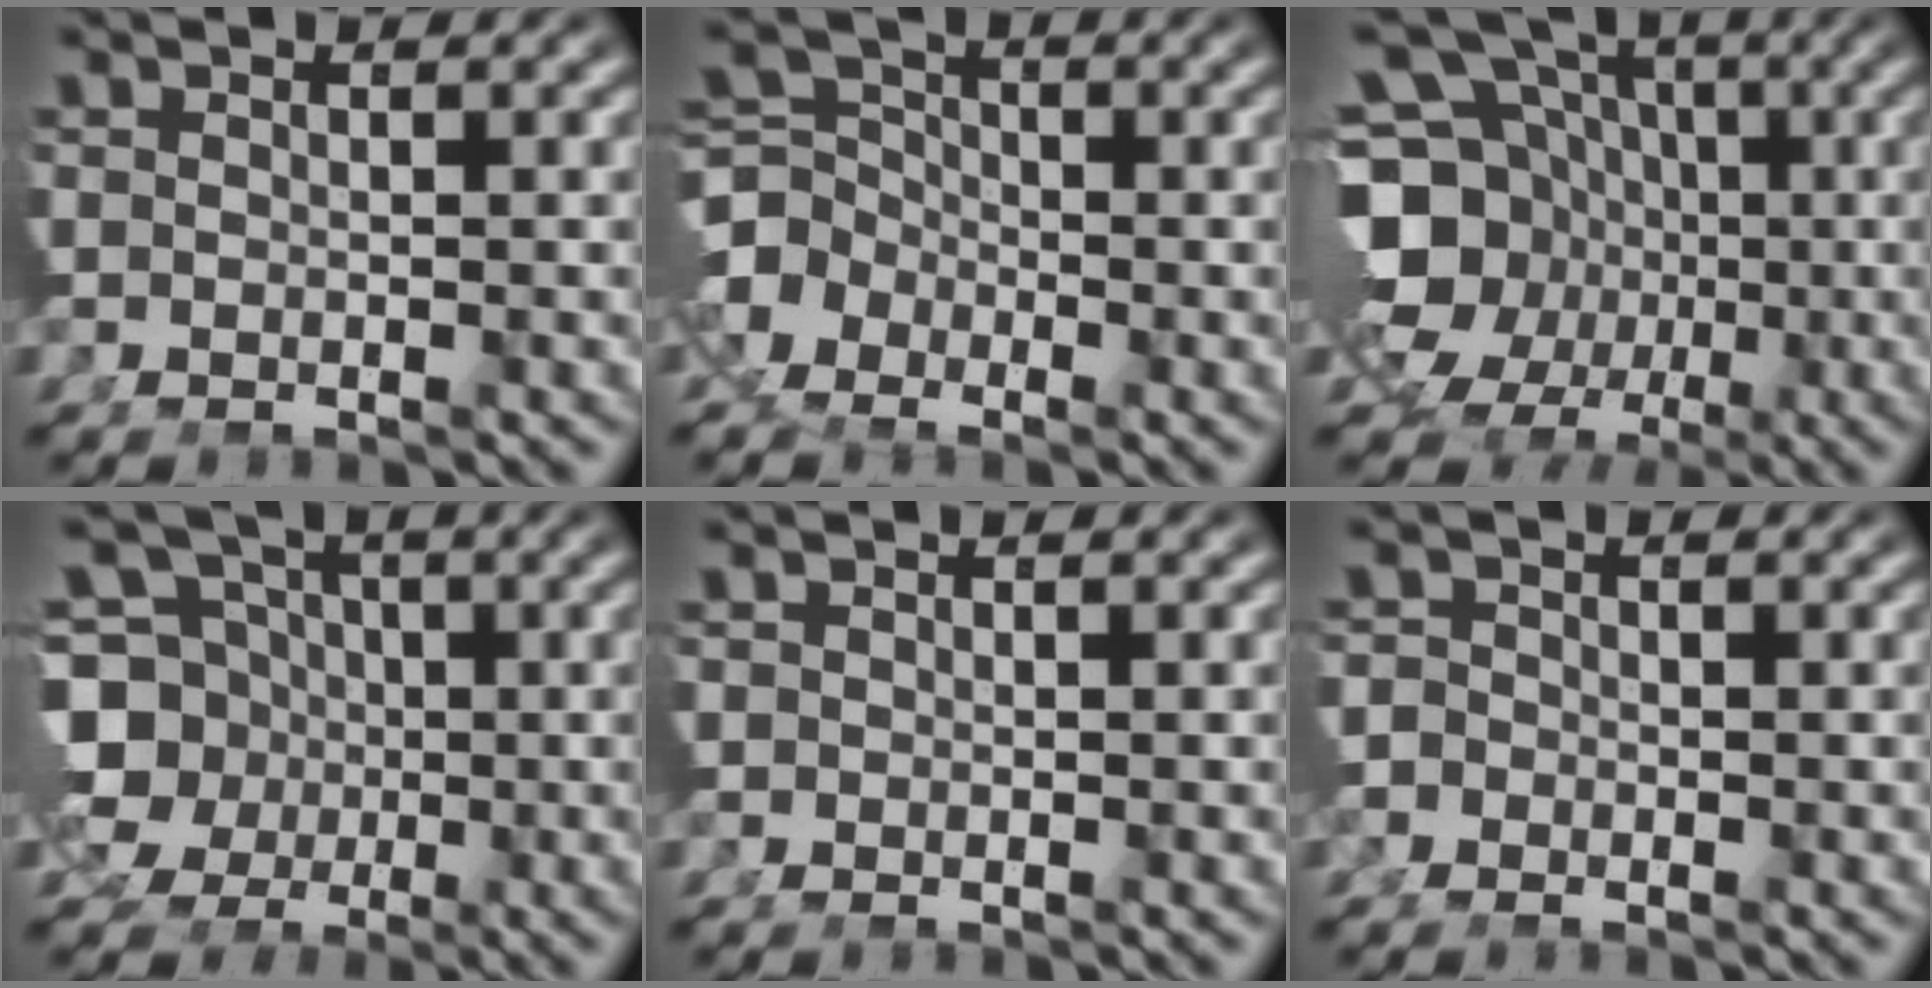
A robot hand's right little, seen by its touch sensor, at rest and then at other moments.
{"total": 7.2, "force": [-1.2, 6.5, 2.8], "torque": [-0.069, -0.007, -0.028]}
{"total": 17.0, "force": [0.3, 14.6, 8.6], "torque": [-0.171, -0.033, -0.004]}
{"total": 13.6, "force": [-0.4, 12.6, 5.2], "torque": [-0.125, -0.039, -0.011]}
{"total": 0.8, "force": [0.0, 0.8, 0.0], "torque": [0.002, 0.001, -0.003]}
{"total": 2.5, "force": [-0.9, 2.3, 0.3], "torque": [-0.008, 0.002, -0.026]}